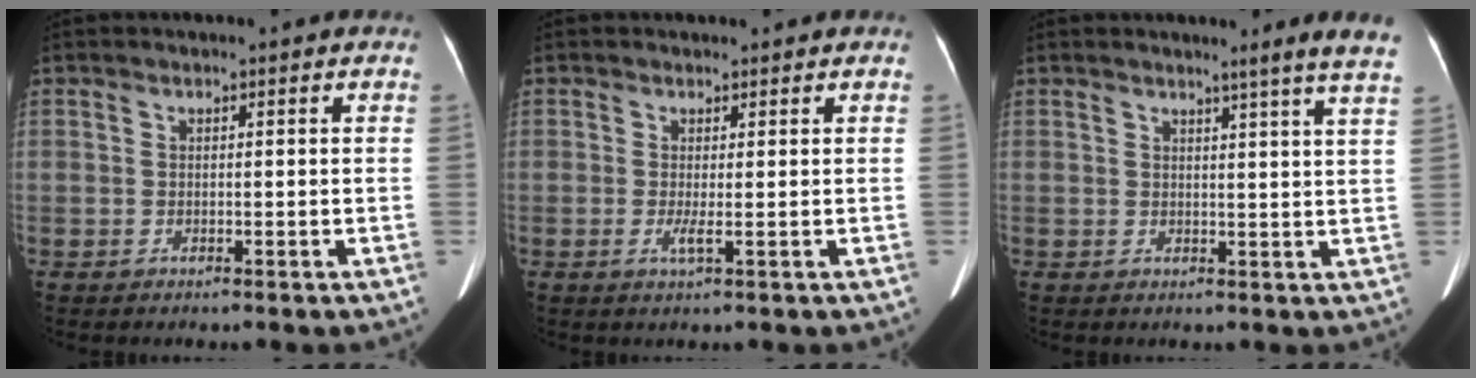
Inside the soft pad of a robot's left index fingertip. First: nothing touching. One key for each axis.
{"total": 1.7, "fx": 0.3, "fy": 0.1, "fz": 1.7, "tx": -0.038, "ty": 0.002, "tz": 0.007}
{"total": 6.1, "fx": 5.0, "fy": -1.4, "fz": 3.2, "tx": -0.040, "ty": -0.019, "tz": 0.043}